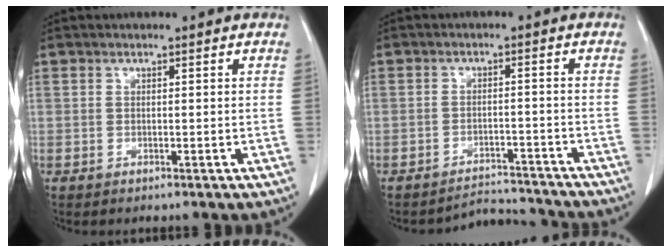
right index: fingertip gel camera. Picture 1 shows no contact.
{"total": 4.9, "force": [-4.8, 0.5, -1.0], "torque": [0.016, 0.012, -0.073]}